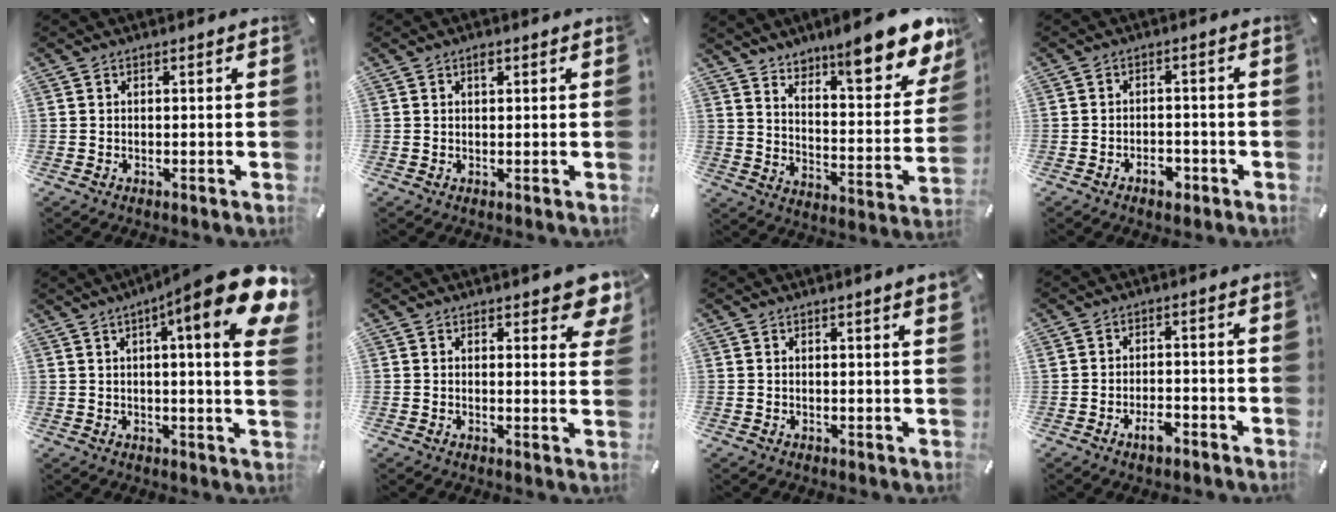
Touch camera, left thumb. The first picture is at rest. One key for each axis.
{"total": 1.2, "fx": 0.5, "fy": 0.6, "fz": 0.9, "tx": -0.011, "ty": -0.001, "tz": 0.007}
{"total": 15.8, "fx": 13.4, "fy": 4.4, "fz": 7.1, "tx": -0.093, "ty": -0.117, "tz": 0.223}
{"total": 3.9, "fx": -2.4, "fy": 2.4, "fz": 2.0, "tx": -0.030, "ty": 0.009, "tz": -0.042}
{"total": 18.2, "fx": 8.1, "fy": 2.3, "fz": 16.1, "tx": -0.238, "ty": -0.048, "tz": 0.113}
{"total": 6.0, "fx": 4.5, "fy": 2.4, "fz": 3.1, "tx": -0.031, "ty": -0.031, "tz": 0.076}
{"total": 2.1, "fx": 1.1, "fy": 0.0, "fz": 1.8, "tx": -0.033, "ty": -0.001, "tz": 0.019}
{"total": 4.1, "fx": -2.4, "fy": 1.9, "fz": 2.8, "tx": -0.050, "ty": 0.009, "tz": -0.043}